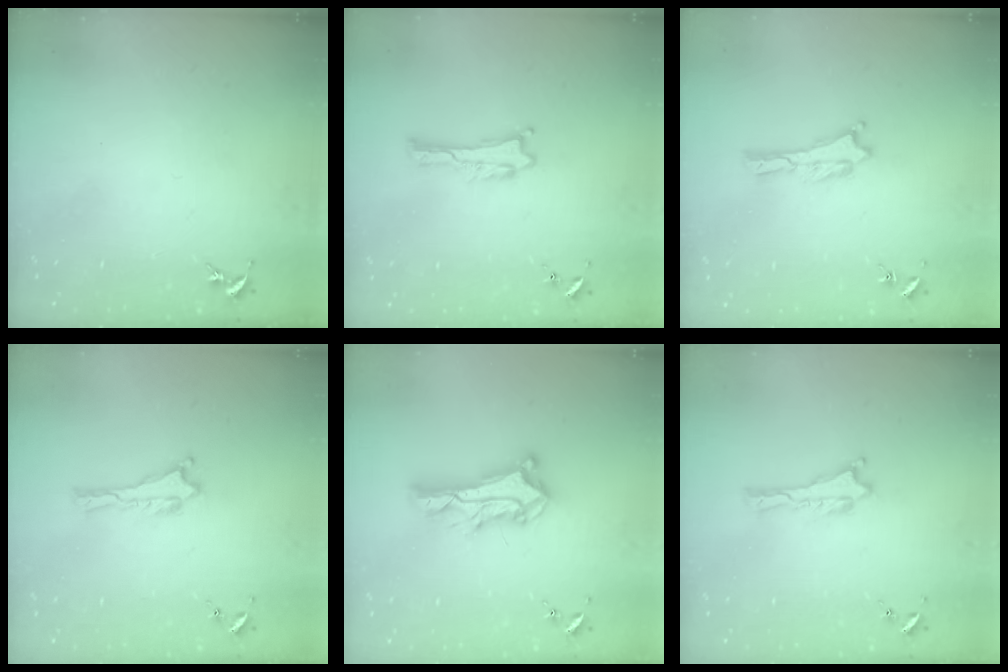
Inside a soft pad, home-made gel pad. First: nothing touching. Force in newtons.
{"total": 0.0}
{"total": 0.0}
{"total": 0.0}
{"total": 9.6, "press": 9.6, "slide": 0.9}
{"total": 0.0}